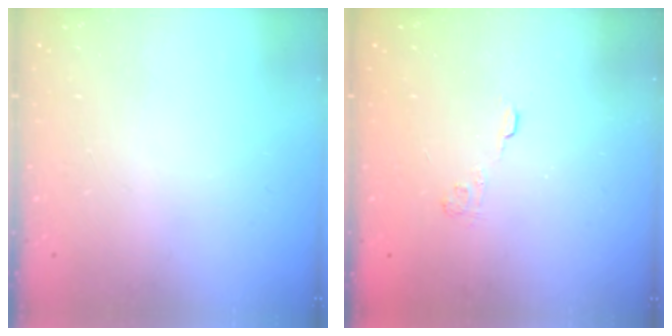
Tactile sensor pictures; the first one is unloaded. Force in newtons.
{"total": 2.9, "press": 2.5, "slide": 1.4}